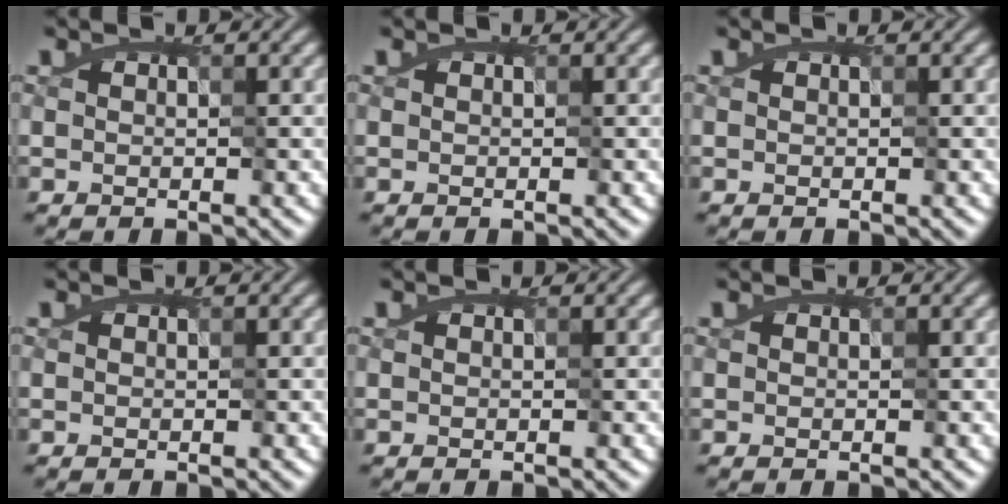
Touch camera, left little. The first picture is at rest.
{"total": 0.0}
{"total": 0.0}
{"total": 0.0}
{"total": 0.0}
{"total": 0.0}